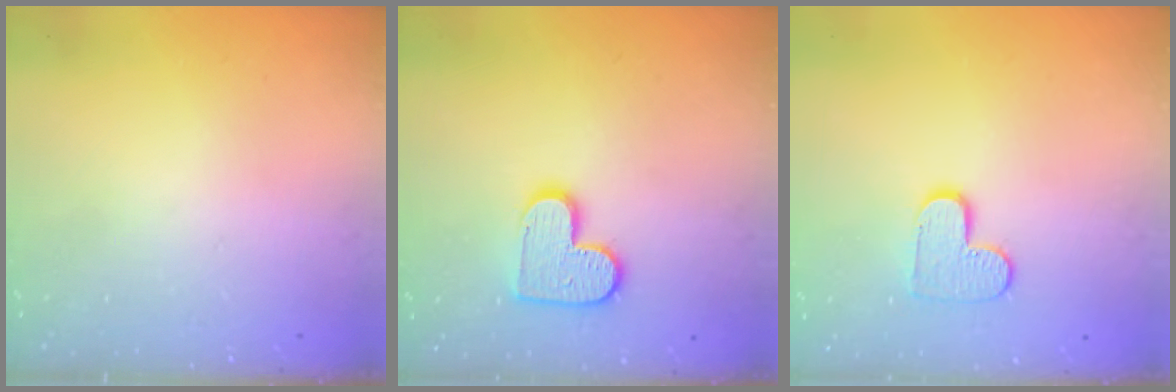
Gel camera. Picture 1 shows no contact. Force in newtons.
{"total": 11.5, "press": 11.4, "slide": 0.6}
{"total": 8.3, "press": 8.2, "slide": 0.4}